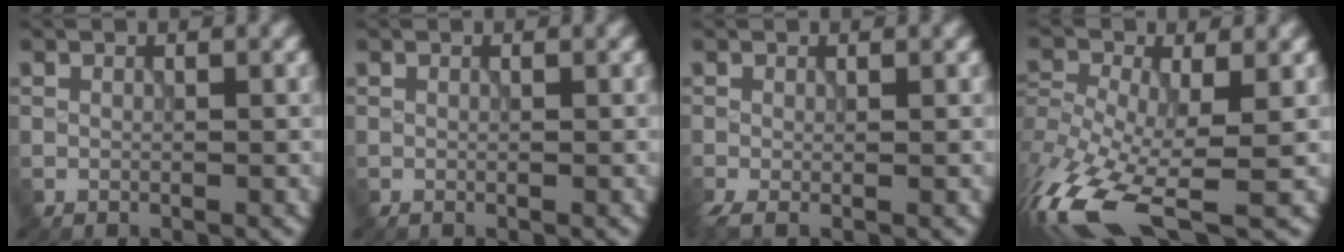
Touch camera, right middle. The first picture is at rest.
{"total": 0.0}
{"total": 1.9, "force": [-0.9, 0.5, 1.5], "torque": [-0.038, -0.012, -0.021]}
{"total": 12.9, "force": [-6.6, 5.2, 9.8], "torque": [-0.235, -0.023, -0.113]}